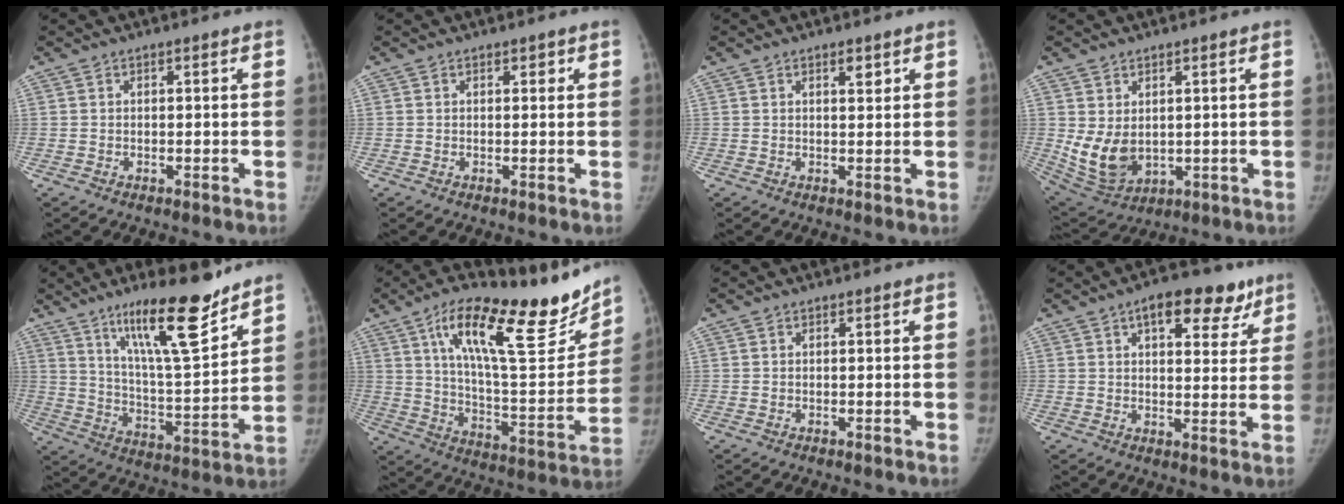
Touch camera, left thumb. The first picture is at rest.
{"total": 1.0, "force": [0.6, 0.6, 0.5], "torque": [0.003, -0.002, 0.006]}
{"total": 1.9, "force": [1.2, 0.8, 1.2], "torque": [-0.011, -0.007, 0.019]}
{"total": 8.8, "force": [0.9, 6.3, 6.1], "torque": [-0.105, -0.021, 0.041]}
{"total": 18.0, "force": [12.6, 3.5, 12.4], "torque": [-0.175, -0.084, 0.213]}
{"total": 26.1, "force": [17.2, 7.8, 17.9], "torque": [-0.233, -0.069, 0.280]}
{"total": 0.0}
{"total": 12.3, "force": [7.0, 6.0, 8.1], "torque": [-0.066, -0.015, 0.094]}